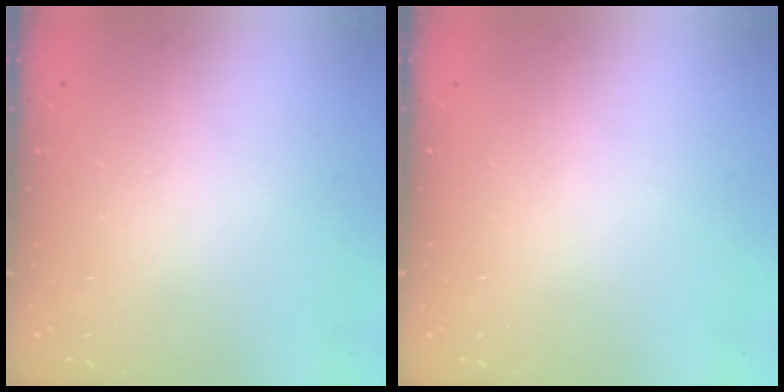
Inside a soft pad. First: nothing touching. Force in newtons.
{"total": 0.0}